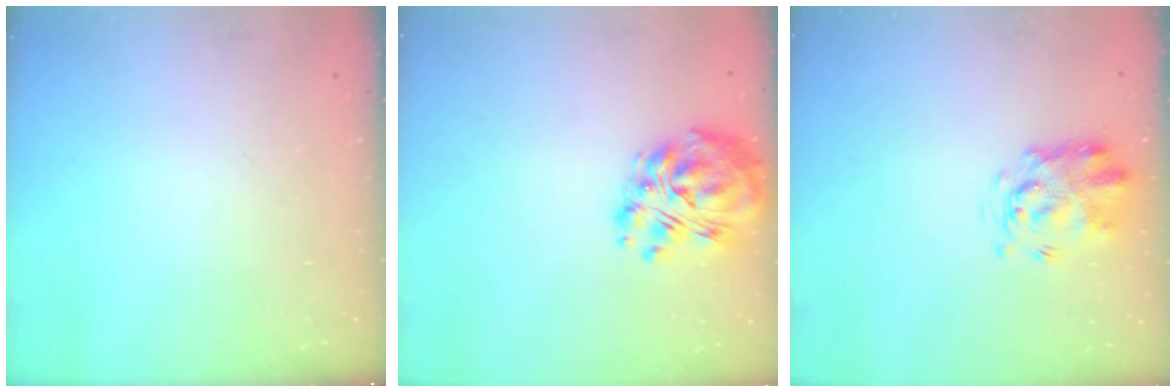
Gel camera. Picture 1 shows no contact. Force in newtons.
{"total": 12.4, "press": 11.7, "slide": 4.2}
{"total": 3.3, "press": 3.2, "slide": 0.7}